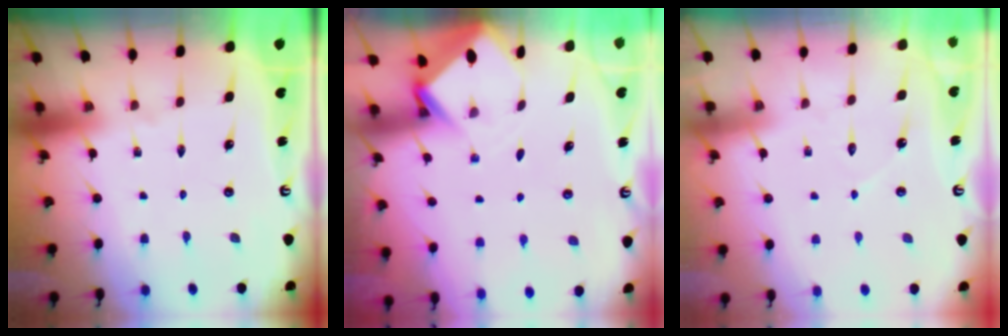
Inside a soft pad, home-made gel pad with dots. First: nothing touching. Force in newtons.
{"total": 2.9, "press": 2.9, "slide": 0.2}
{"total": 4.5, "press": 4.5, "slide": 0.4}